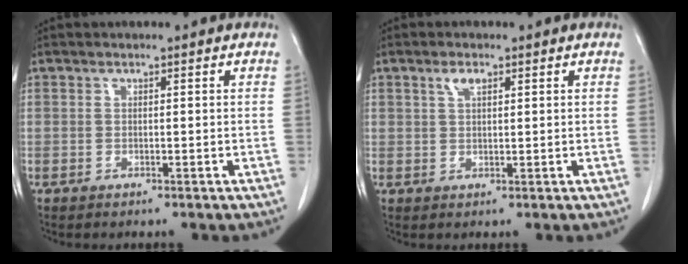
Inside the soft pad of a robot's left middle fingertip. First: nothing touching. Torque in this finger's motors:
{"motor_torque": [0.97, -0.82, -0.10, 0.02]}